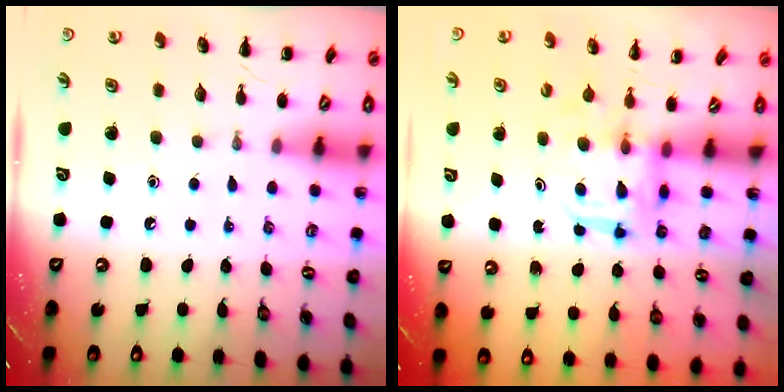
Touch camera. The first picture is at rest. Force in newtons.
{"total": 3.0, "press": 3.0, "slide": 0.2}